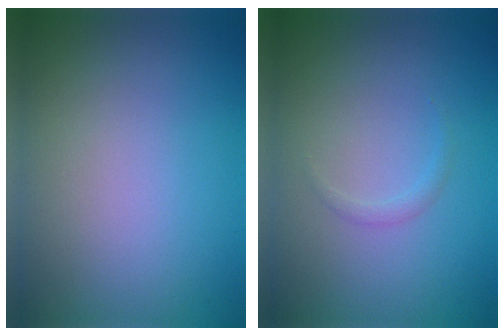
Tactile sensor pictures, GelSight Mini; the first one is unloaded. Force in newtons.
{"total": 0.6, "press": 0.6, "slide": 0.1}